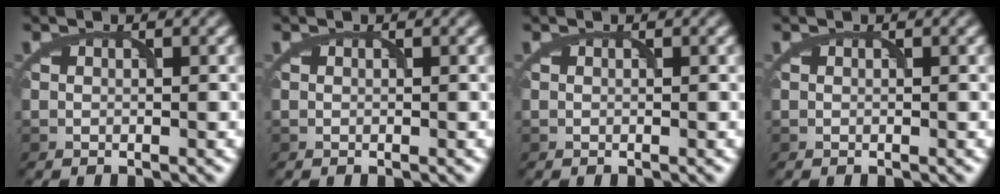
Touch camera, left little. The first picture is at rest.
{"total": 0.0}
{"total": 0.0}
{"total": 0.0}